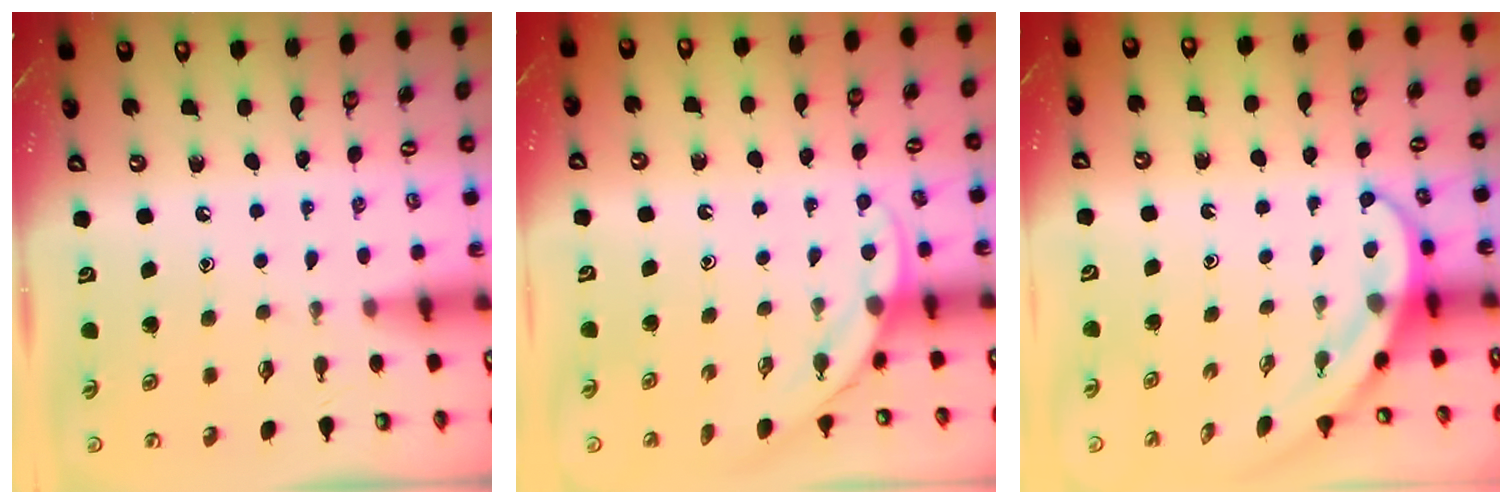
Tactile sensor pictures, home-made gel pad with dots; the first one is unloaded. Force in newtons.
{"total": 5.4, "press": 5.4, "slide": 0.2}
{"total": 4.0, "press": 3.9, "slide": 0.4}